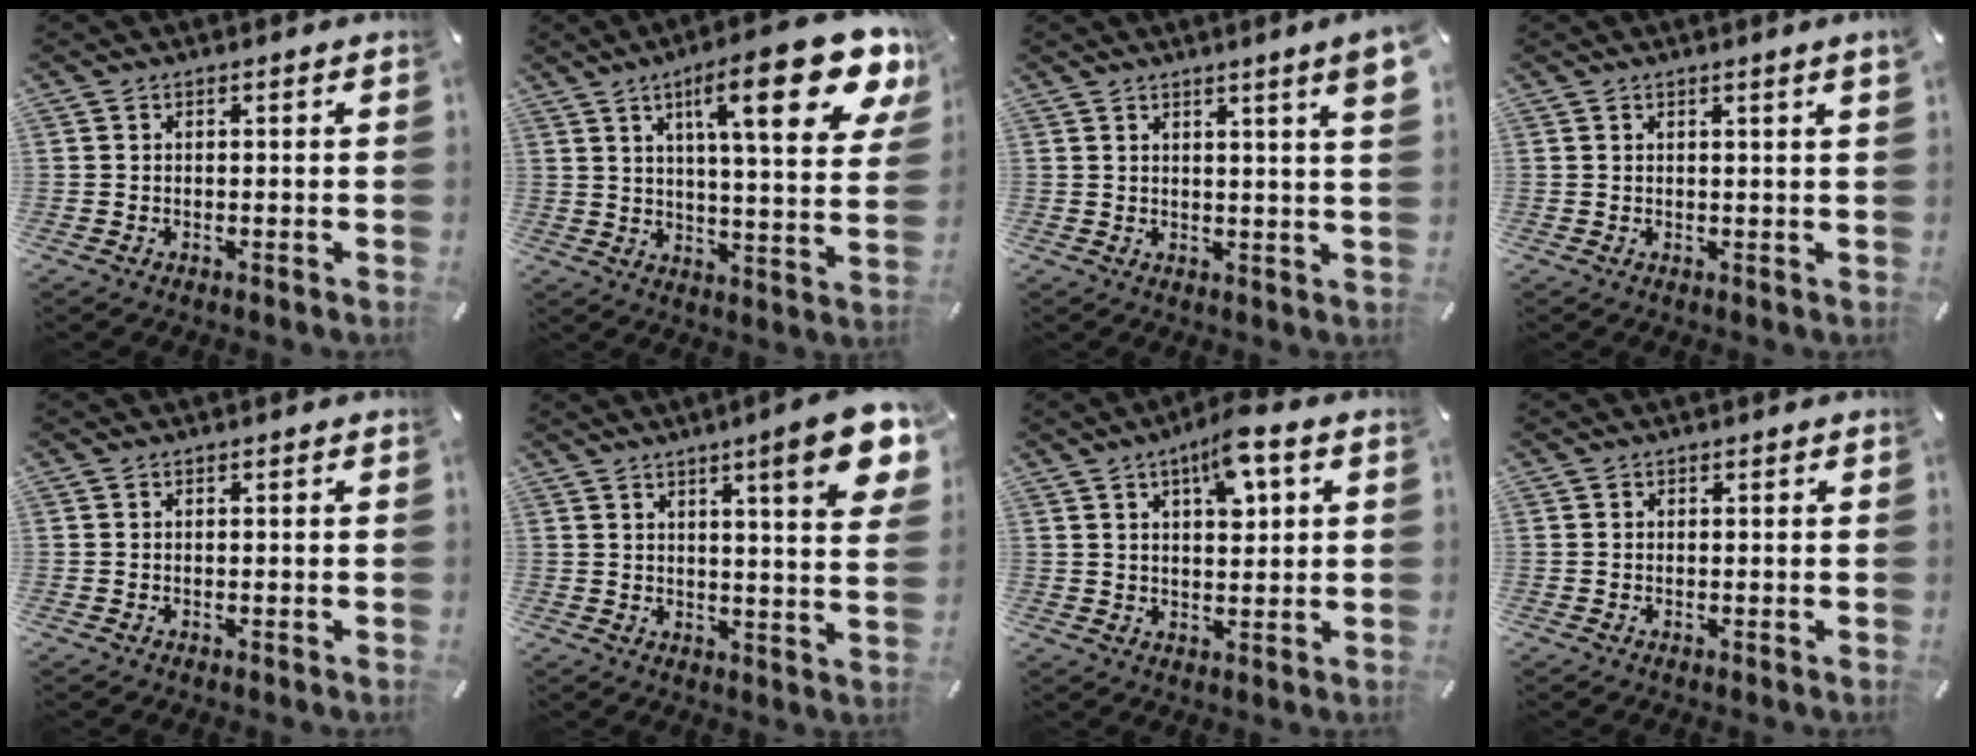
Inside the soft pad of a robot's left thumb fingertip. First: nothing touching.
{"total": 22.0, "force": [10.9, 5.6, 18.2], "torque": [-0.270, -0.051, 0.157]}
{"total": 6.4, "force": [3.2, -0.2, 5.5], "torque": [-0.090, -0.015, 0.052]}
{"total": 1.5, "force": [0.8, -0.1, 1.2], "torque": [-0.022, -0.002, 0.015]}
{"total": 0.0}
{"total": 12.8, "force": [6.4, 1.7, 11.0], "torque": [-0.158, -0.030, 0.095]}
{"total": 7.6, "force": [3.6, 3.1, 5.9], "torque": [-0.080, -0.013, 0.056]}
{"total": 0.0}